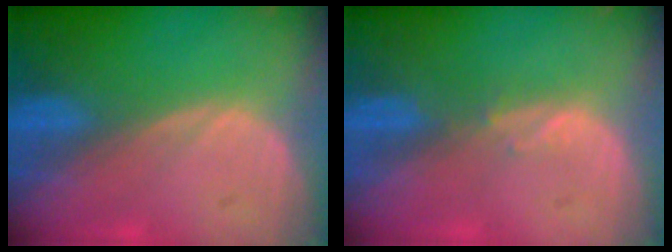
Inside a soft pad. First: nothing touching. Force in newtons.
{"total": 1.1, "press": 1.0, "slide": 0.4}